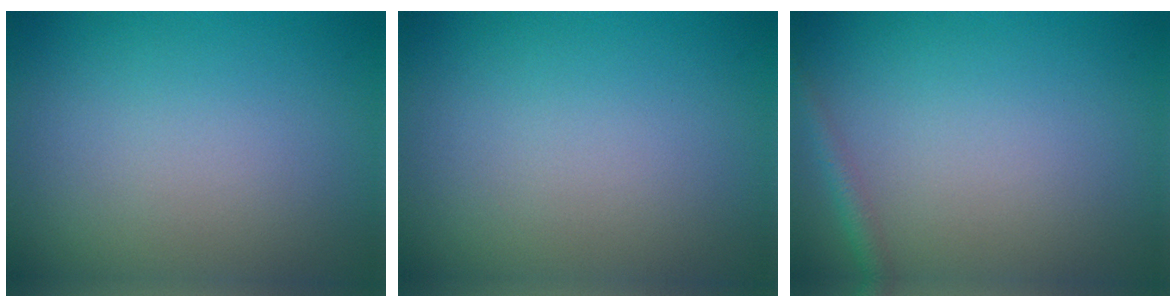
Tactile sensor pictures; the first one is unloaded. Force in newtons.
{"total": 0.0}
{"total": 1.4, "press": 1.4, "slide": 0.1}